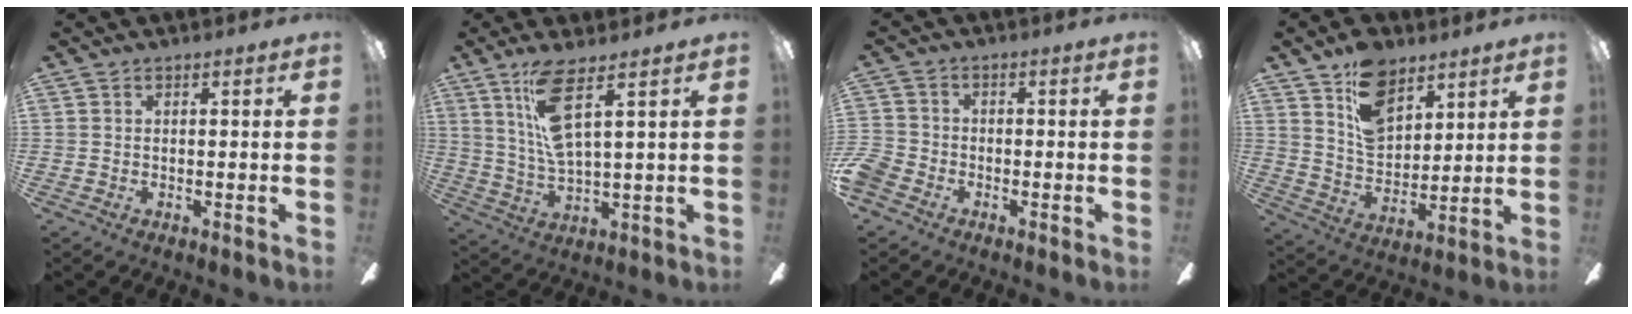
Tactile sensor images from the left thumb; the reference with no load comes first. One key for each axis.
{"total": 12.1, "fx": 6.5, "fy": 3.2, "fz": 9.7, "tx": -0.203, "ty": -0.020, "tz": 0.114}
{"total": 4.5, "fx": -2.5, "fy": 3.3, "fz": 1.6, "tx": -0.042, "ty": 0.012, "tz": -0.049}
{"total": 13.4, "fx": 8.4, "fy": 8.1, "fz": 6.5, "tx": -0.106, "ty": -0.039, "tz": 0.158}